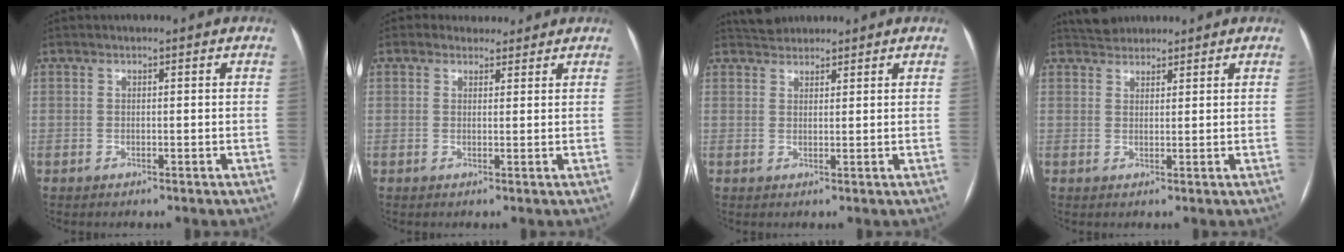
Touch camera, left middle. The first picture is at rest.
{"total": 3.1, "force": [2.6, 1.7, -0.1], "torque": [0.006, 0.012, 0.031]}
{"total": 2.9, "force": [2.8, 1.0, 0.1], "torque": [-0.005, 0.019, 0.048]}
{"total": 3.2, "force": [2.9, 1.1, 0.2], "torque": [-0.006, 0.020, 0.051]}